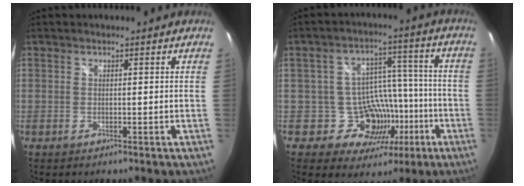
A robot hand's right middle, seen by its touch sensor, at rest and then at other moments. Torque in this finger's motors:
{"motor_torque": [-0.07, -0.08, 0.02, 0.00]}